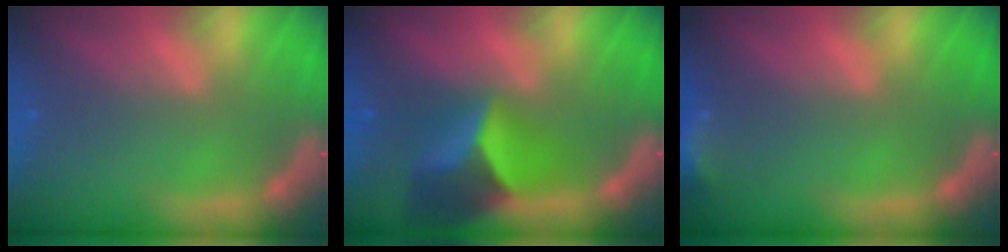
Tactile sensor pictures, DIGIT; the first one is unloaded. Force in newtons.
{"total": 6.9}
{"total": 3.4}